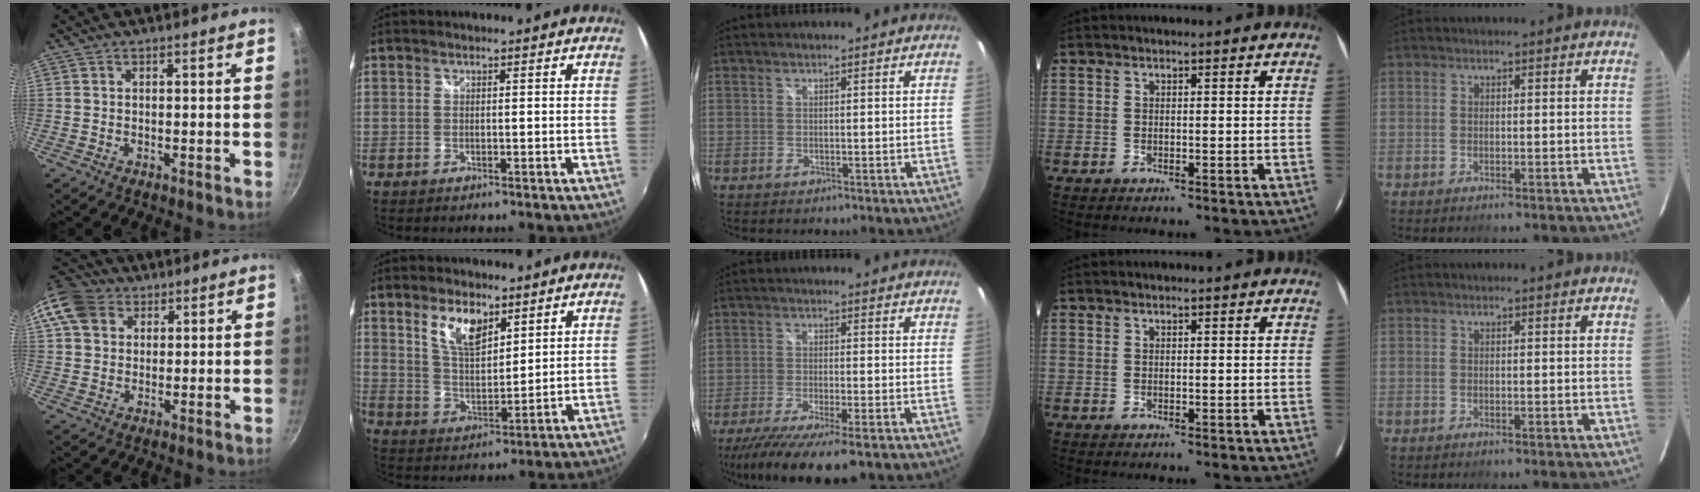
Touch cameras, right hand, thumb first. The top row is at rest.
{"thumb": {"total": 10.3, "force": [3.9, 8.1, 4.9], "torque": [-0.073, 0.011, 0.060]}, "index": {"total": 8.4, "force": [4.9, 3.9, 5.7], "torque": [-0.102, 0.004, 0.095]}, "middle": {"total": 12.6, "force": [-9.5, 1.9, 8.1], "torque": [-0.167, -0.043, -0.155]}}